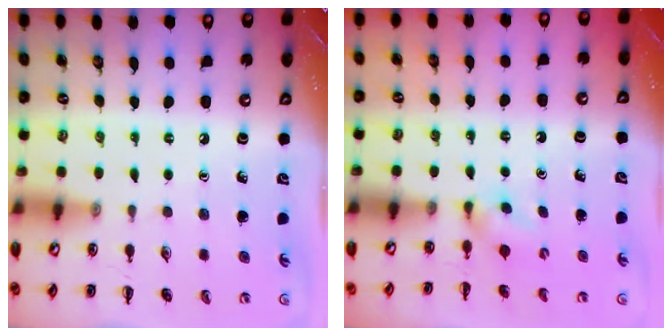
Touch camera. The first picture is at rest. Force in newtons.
{"total": 2.9, "press": 2.8, "slide": 0.9}